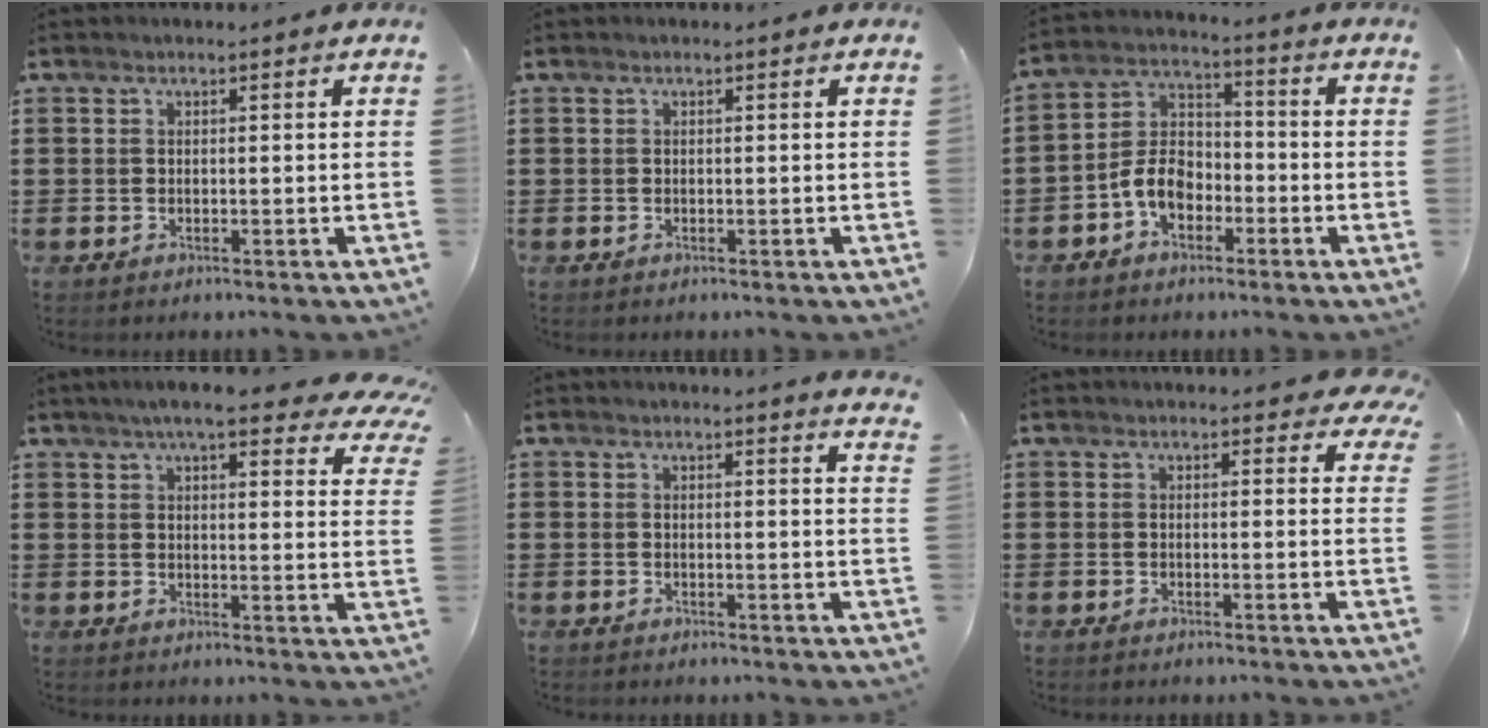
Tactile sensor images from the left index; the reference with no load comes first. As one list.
[{"total": 0.0}, {"total": 6.8, "force": [-3.4, 4.4, 3.9], "torque": [-0.098, 0.009, -0.072]}, {"total": 7.8, "force": [6.4, 1.3, 4.3], "torque": [-0.086, -0.014, 0.113]}, {"total": 1.3, "force": [1.3, 0.0, 0.2], "torque": [-0.002, -0.004, 0.025]}, {"total": 1.9, "force": [1.6, 0.6, 0.9], "torque": [-0.015, 0.003, 0.028]}]